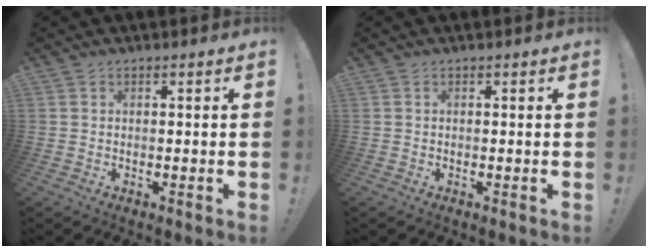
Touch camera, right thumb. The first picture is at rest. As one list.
[{"total": 0.0}]